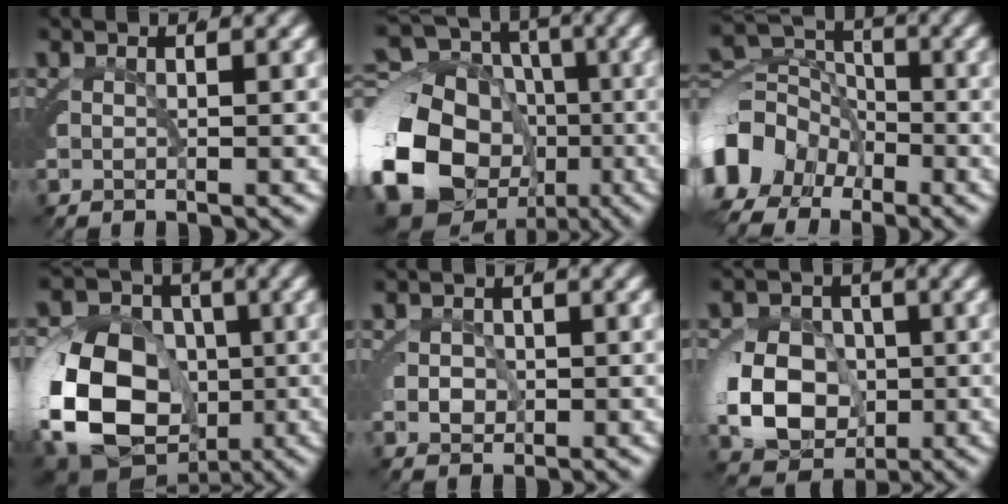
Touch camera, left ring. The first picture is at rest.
{"total": 19.6, "force": [-4.7, 16.8, 8.9], "torque": [-0.224, -0.076, -0.068]}
{"total": 7.3, "force": [-2.2, 5.7, 3.9], "torque": [-0.076, -0.013, -0.036]}
{"total": 13.8, "force": [-2.2, 10.9, 8.2], "torque": [-0.181, -0.053, -0.022]}
{"total": 1.1, "force": [0.3, 1.0, 0.5], "torque": [-0.012, -0.001, 0.008]}
{"total": 8.6, "force": [-0.8, 7.1, 4.8], "torque": [-0.087, -0.020, -0.010]}